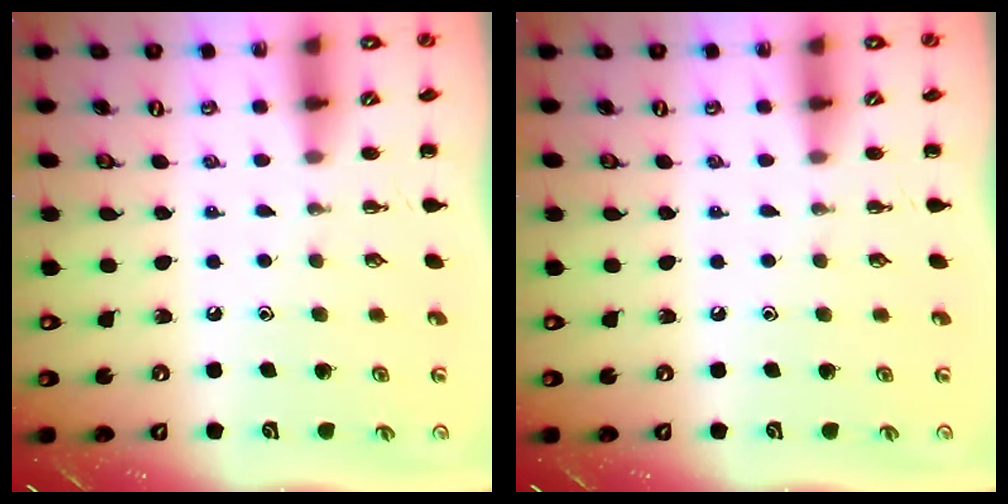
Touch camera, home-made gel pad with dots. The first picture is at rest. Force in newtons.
{"total": 0.0}